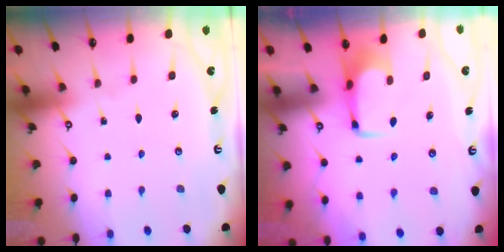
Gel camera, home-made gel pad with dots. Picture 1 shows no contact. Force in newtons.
{"total": 1.7, "press": 1.6, "slide": 0.5}